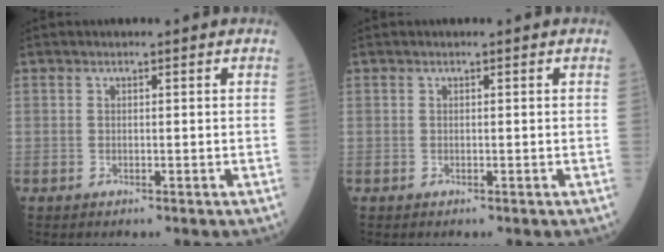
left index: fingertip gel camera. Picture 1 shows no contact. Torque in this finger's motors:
{"motor_torque": [0.08, 0.04, 0.00, 0.00]}